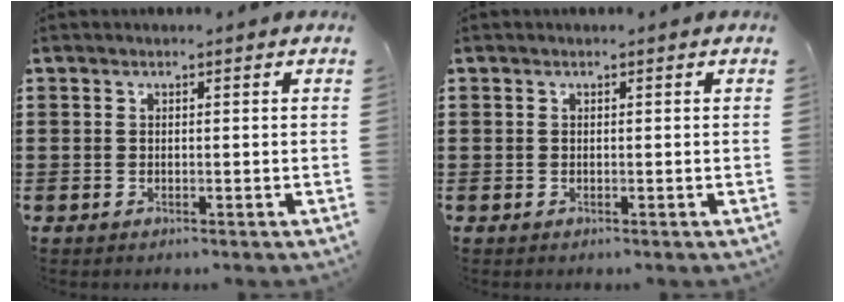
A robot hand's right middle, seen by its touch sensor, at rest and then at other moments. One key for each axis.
{"total": 0.0}